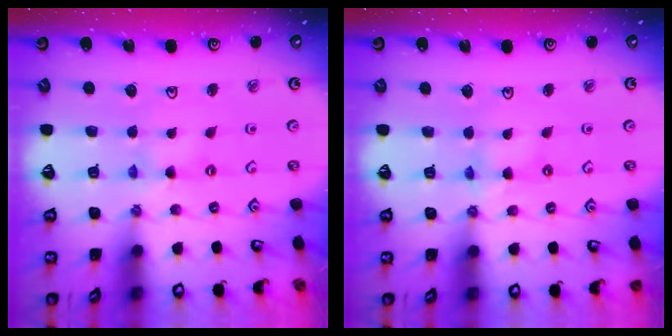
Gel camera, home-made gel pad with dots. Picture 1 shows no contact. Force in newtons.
{"total": 2.3, "press": 2.2, "slide": 0.4}